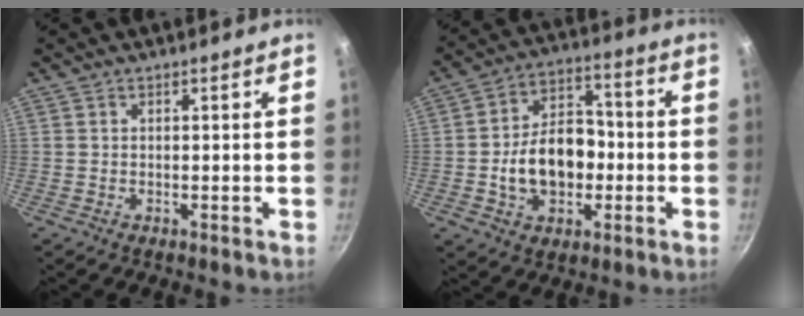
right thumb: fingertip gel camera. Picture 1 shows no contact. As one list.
[{"total": 14.3, "force": [-2.3, 10.1, 9.9], "torque": [-0.130, 0.038, -0.041]}]